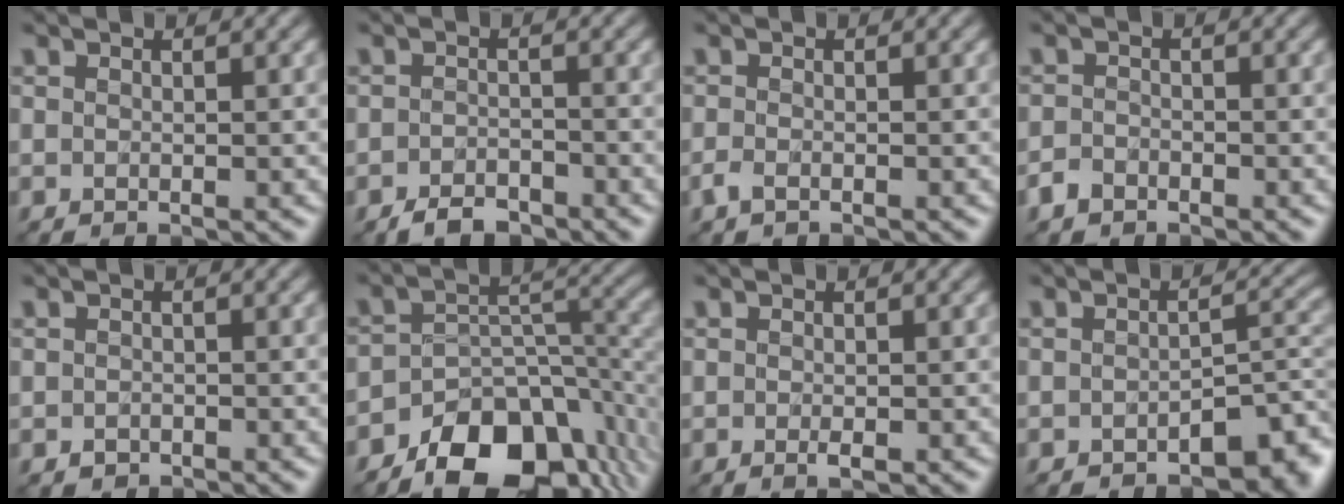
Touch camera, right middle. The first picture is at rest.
{"total": 2.4, "force": [-2.0, 1.0, 0.7], "torque": [-0.010, 0.002, -0.039]}
{"total": 0.8, "force": [-0.7, 0.3, 0.3], "torque": [-0.010, -0.001, -0.015]}
{"total": 1.4, "force": [-1.1, 0.8, -0.1], "torque": [0.008, 0.003, -0.025]}
{"total": 0.6, "force": [-0.4, 0.5, -0.2], "torque": [0.009, -0.003, -0.007]}
{"total": 11.7, "force": [-7.9, 5.9, 6.2], "torque": [-0.088, 0.003, -0.137]}
{"total": 0.7, "force": [-0.3, 0.3, 0.5], "torque": [-0.009, -0.003, -0.003]}
{"total": 4.0, "force": [-2.3, 1.6, 2.9], "torque": [-0.033, 0.003, -0.030]}